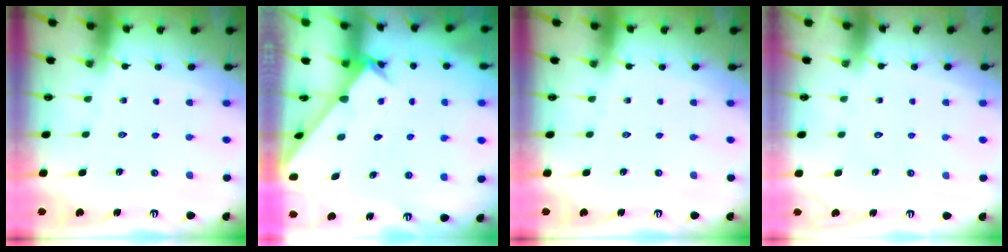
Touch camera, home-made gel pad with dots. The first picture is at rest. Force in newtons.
{"total": 1.7, "press": 1.7, "slide": 0.1}
{"total": 0.0}
{"total": 1.8, "press": 1.8, "slide": 0.1}